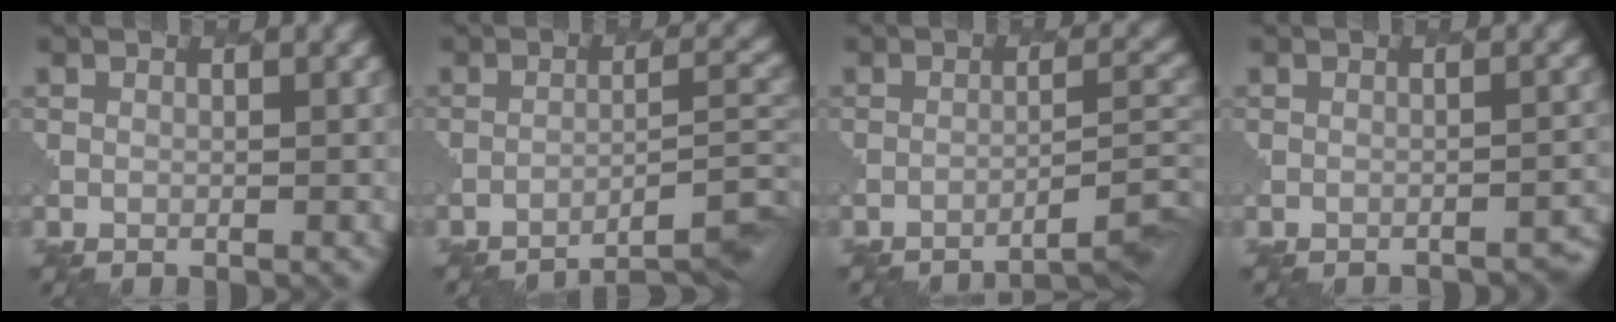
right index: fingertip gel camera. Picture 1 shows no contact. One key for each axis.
{"total": 6.8, "fx": -5.2, "fy": 1.3, "fz": 4.2, "tx": -0.057, "ty": 0.013, "tz": -0.065}
{"total": 5.7, "fx": -4.2, "fy": 0.9, "fz": 3.7, "tx": -0.046, "ty": 0.017, "tz": -0.056}
{"total": 3.1, "fx": -2.9, "fy": 0.6, "fz": 0.9, "tx": -0.006, "ty": 0.020, "tz": -0.032}